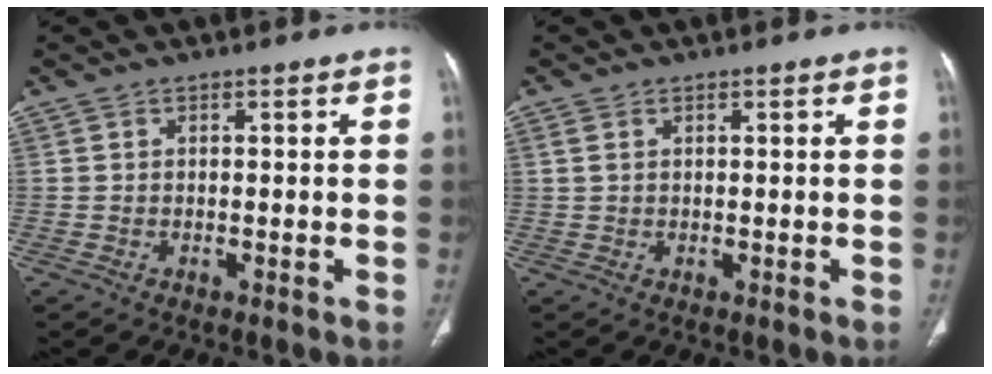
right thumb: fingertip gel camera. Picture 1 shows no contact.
{"total": 1.3, "force": [0.6, 0.7, 0.9], "torque": [-0.025, 0.010, 0.020]}